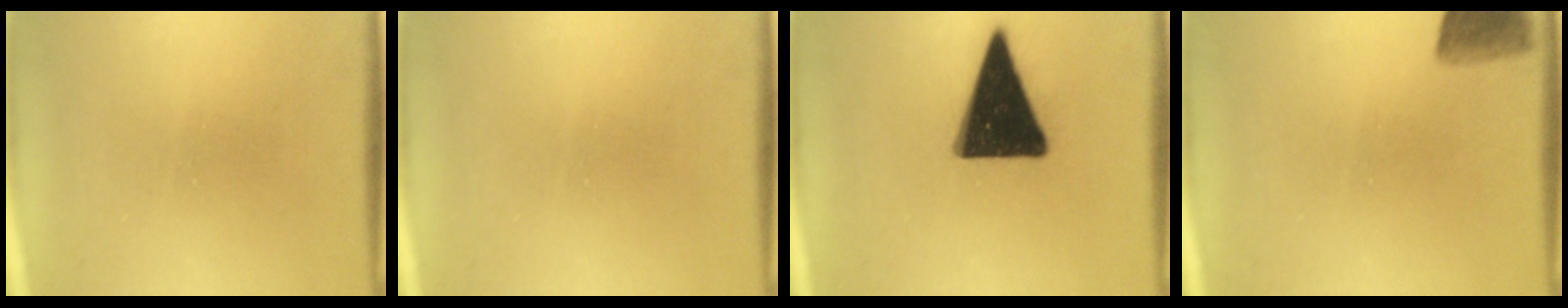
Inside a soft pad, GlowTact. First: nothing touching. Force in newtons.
{"total": 0.0}
{"total": 18.5}
{"total": 5.6}